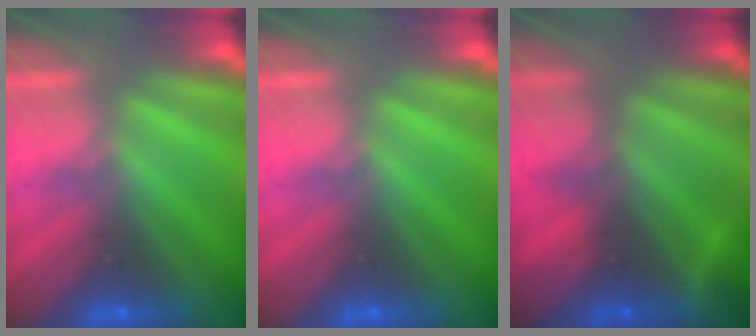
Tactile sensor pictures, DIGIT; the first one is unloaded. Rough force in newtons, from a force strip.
{"total": 0.0}
{"total": 6.0}